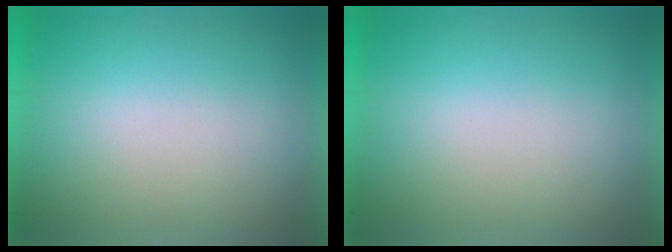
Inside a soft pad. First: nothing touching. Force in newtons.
{"total": 0.0}